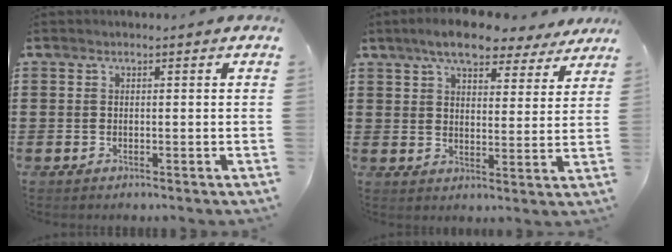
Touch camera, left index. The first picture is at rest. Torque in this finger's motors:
{"motor_torque": [1.26, -0.88, 0.64, 0.12]}